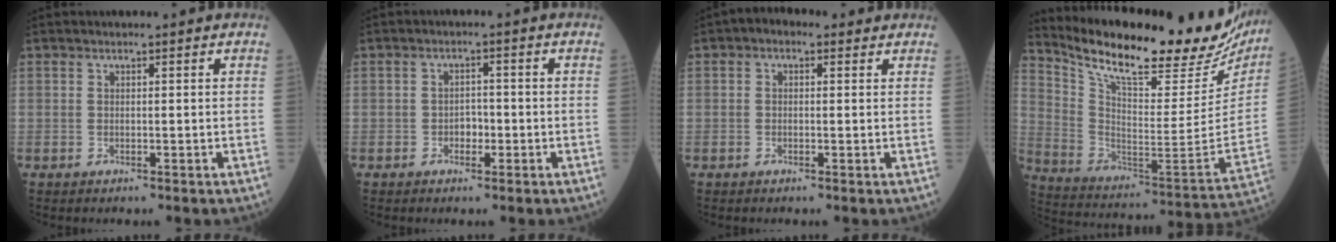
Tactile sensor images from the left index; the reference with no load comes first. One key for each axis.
{"total": 2.1, "fx": -0.9, "fy": 1.3, "fz": 1.3, "tx": -0.013, "ty": 0.003, "tz": -0.017}
{"total": 2.8, "fx": 1.4, "fy": 1.9, "fz": 1.6, "tx": -0.024, "ty": 0.021, "tz": 0.016}
{"total": 29.3, "fx": 24.2, "fy": 7.0, "fz": 15.1, "tx": -0.254, "ty": -0.050, "tz": 0.342}